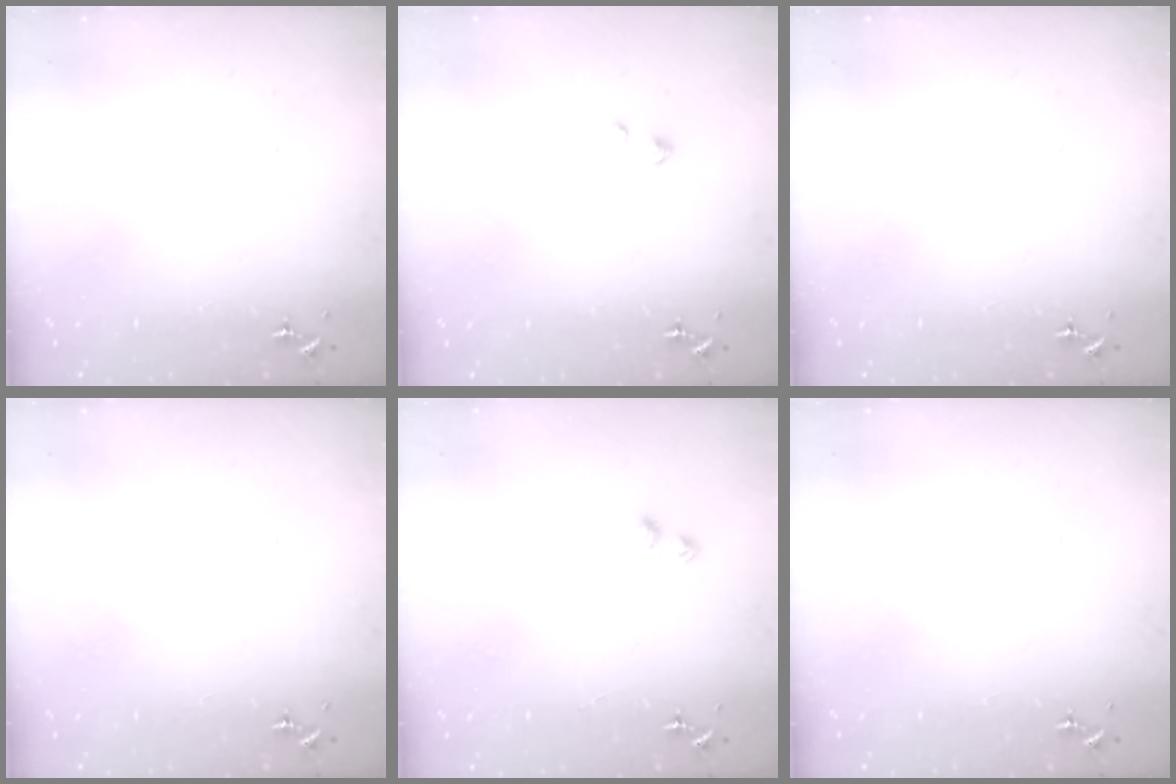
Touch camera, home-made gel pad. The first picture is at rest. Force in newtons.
{"total": 2.5, "press": 2.5, "slide": 0.3}
{"total": 1.3, "press": 0.9, "slide": 0.9}
{"total": 0.0}
{"total": 4.9, "press": 4.8, "slide": 0.8}
{"total": 0.0}